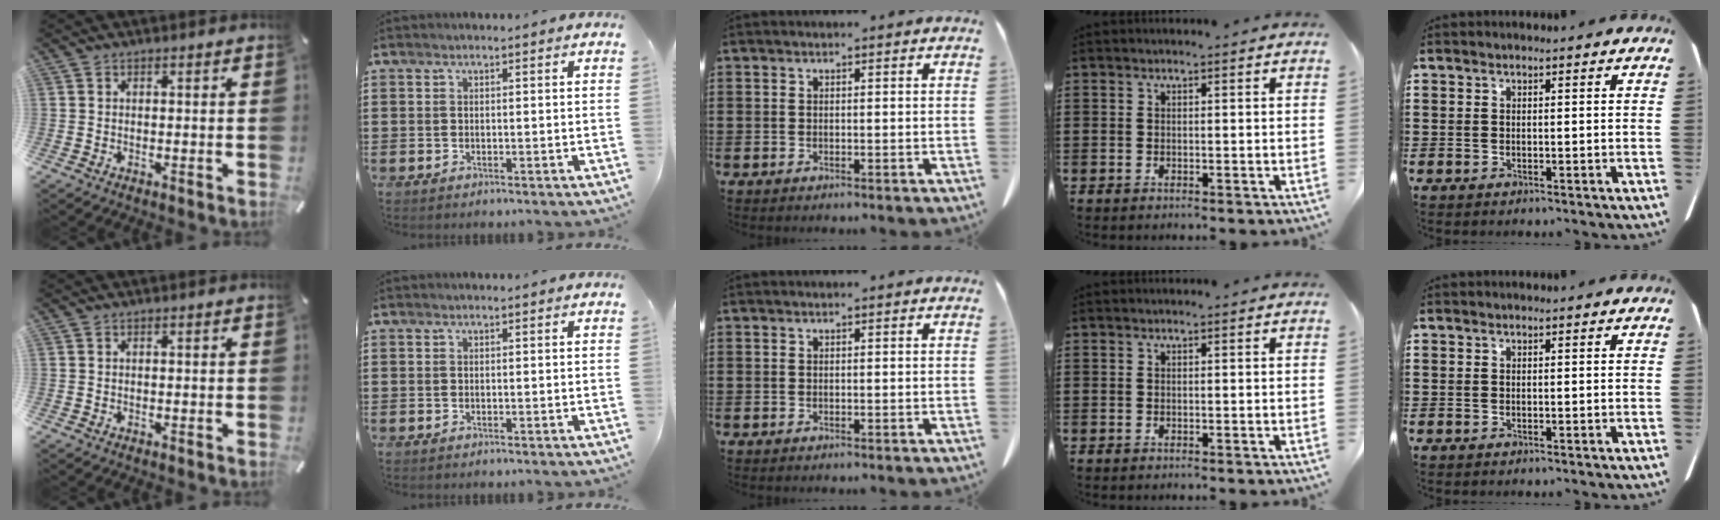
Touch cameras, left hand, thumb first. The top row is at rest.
{}